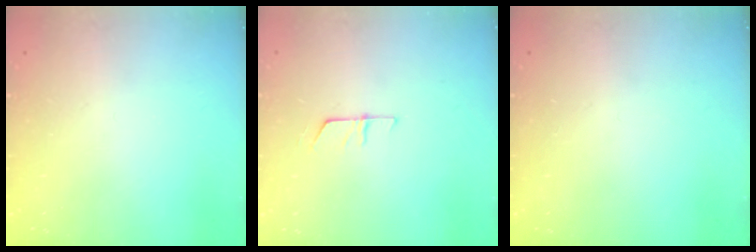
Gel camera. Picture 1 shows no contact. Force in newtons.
{"total": 5.4, "press": 5.4, "slide": 0.4}
{"total": 0.0}